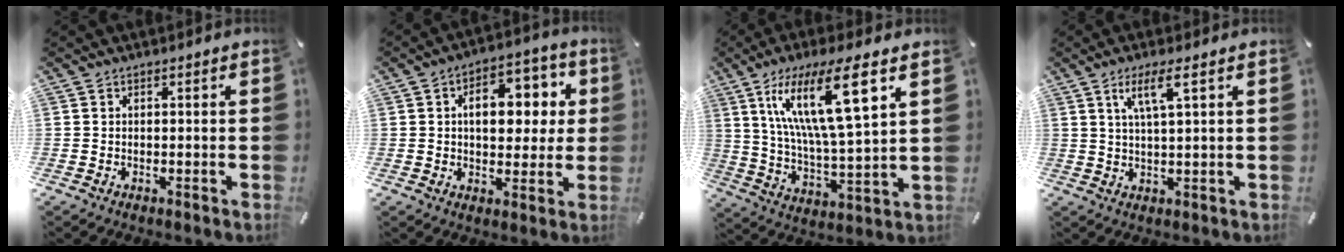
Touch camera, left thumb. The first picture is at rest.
{"total": 12.3, "force": [2.5, 8.2, 8.8], "torque": [-0.108, -0.006, 0.037]}
{"total": 18.6, "force": [9.9, 4.1, 15.2], "torque": [-0.310, -0.028, 0.149]}
{"total": 6.4, "force": [2.8, 0.7, 5.7], "torque": [-0.118, 0.002, 0.045]}